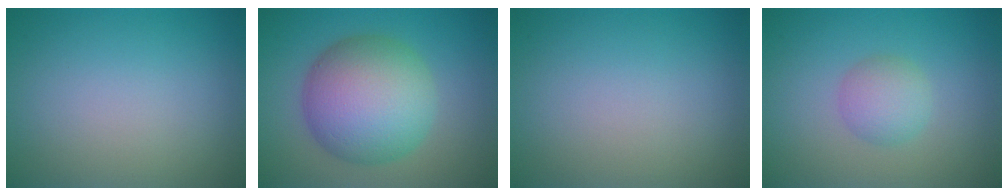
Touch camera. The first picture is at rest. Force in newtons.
{"total": 9.8, "press": 9.8, "slide": 0.3}
{"total": 0.0}
{"total": 2.5, "press": 2.5, "slide": 0.1}